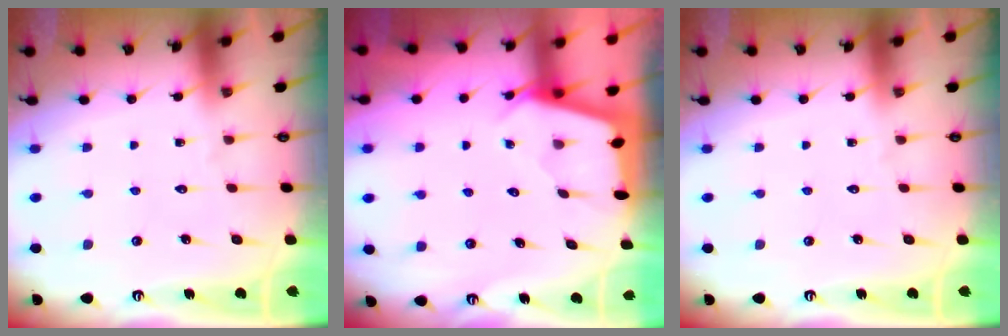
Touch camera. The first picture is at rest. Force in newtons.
{"total": 2.6, "press": 2.6, "slide": 0.3}
{"total": 0.0}